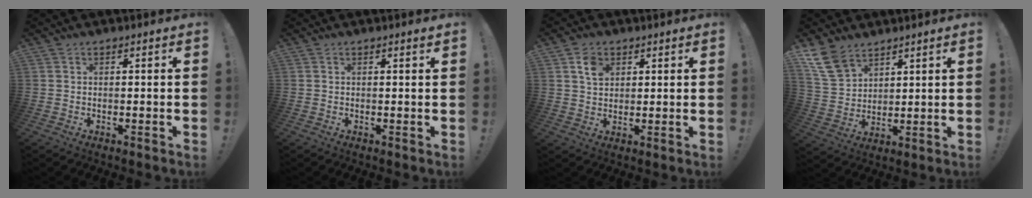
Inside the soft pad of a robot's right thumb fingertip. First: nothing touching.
{"total": 1.0, "force": [0.6, -0.2, 0.8], "torque": [-0.006, -0.003, 0.007]}
{"total": 5.6, "force": [2.8, 4.1, 2.6], "torque": [-0.038, -0.003, 0.049]}
{"total": 10.8, "force": [7.9, 6.1, 4.2], "torque": [-0.088, -0.039, 0.159]}